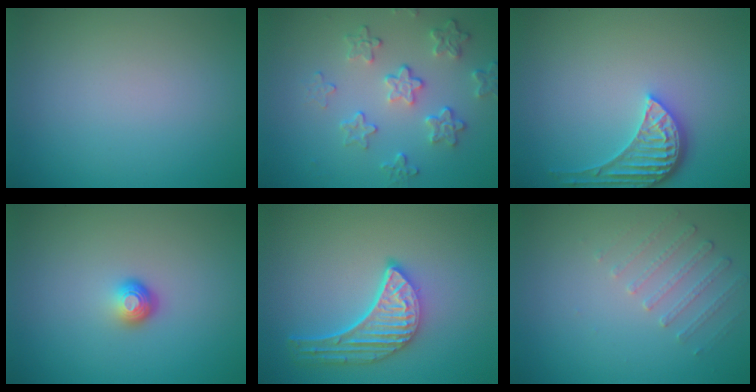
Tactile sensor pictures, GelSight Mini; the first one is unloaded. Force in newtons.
{"total": 4.1, "press": 3.3, "slide": 2.5}
{"total": 4.0, "press": 3.4, "slide": 2.1}
{"total": 1.8, "press": 1.1, "slide": 1.5}
{"total": 5.1, "press": 4.0, "slide": 3.2}
{"total": 1.5, "press": 1.0, "slide": 1.1}